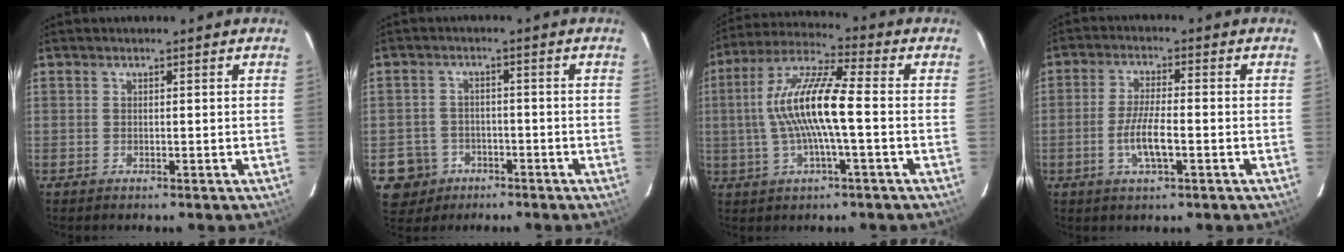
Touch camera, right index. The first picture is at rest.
{"total": 6.8, "force": [-3.0, 6.0, 0.6], "torque": [-0.034, 0.024, -0.043]}
{"total": 12.9, "force": [-0.7, 1.7, 12.8], "torque": [-0.252, 0.013, -0.018]}
{"total": 6.4, "force": [-2.1, 1.4, 5.9], "torque": [-0.118, -0.005, -0.042]}